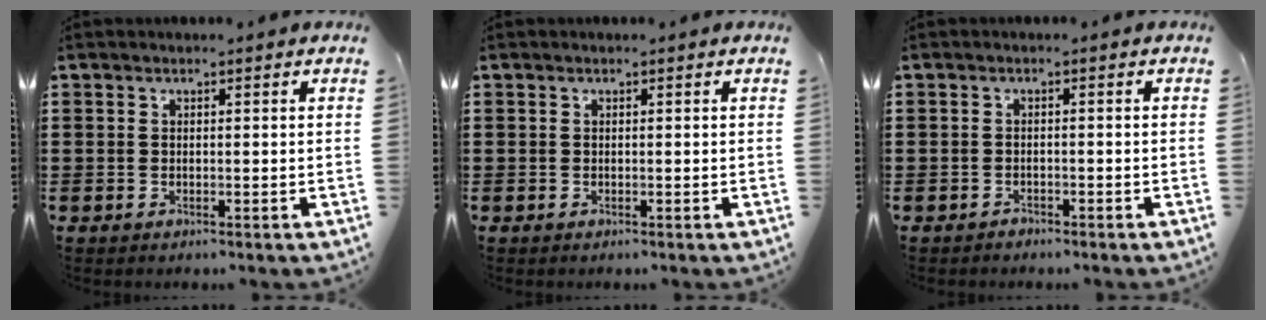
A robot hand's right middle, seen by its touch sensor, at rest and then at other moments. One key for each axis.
{"total": 0.0}
{"total": 0.9, "fx": -0.9, "fy": 0.2, "fz": -0.1, "tx": -0.002, "ty": 0.001, "tz": -0.020}